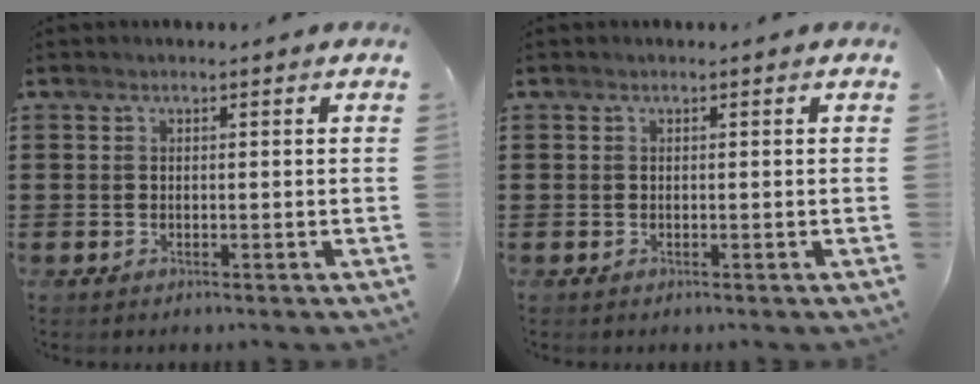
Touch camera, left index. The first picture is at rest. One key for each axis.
{"total": 0.0}